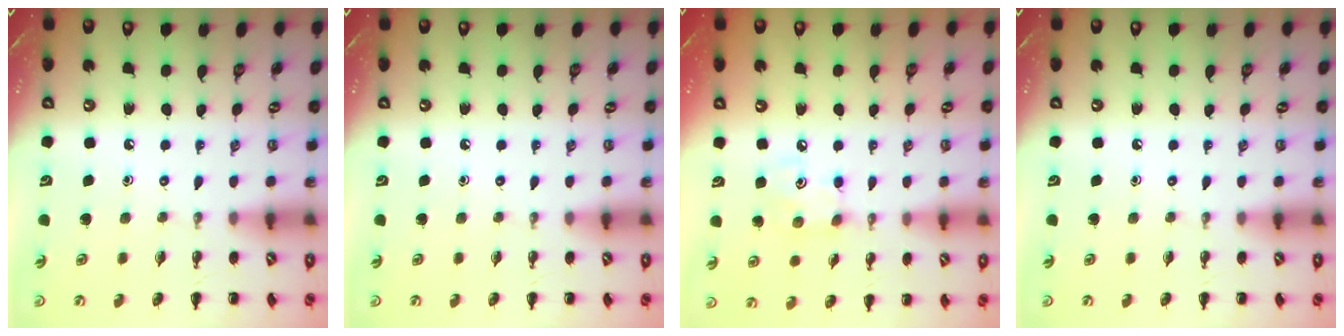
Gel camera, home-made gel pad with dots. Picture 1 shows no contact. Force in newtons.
{"total": 0.0}
{"total": 4.3, "press": 4.2, "slide": 0.7}
{"total": 0.0}